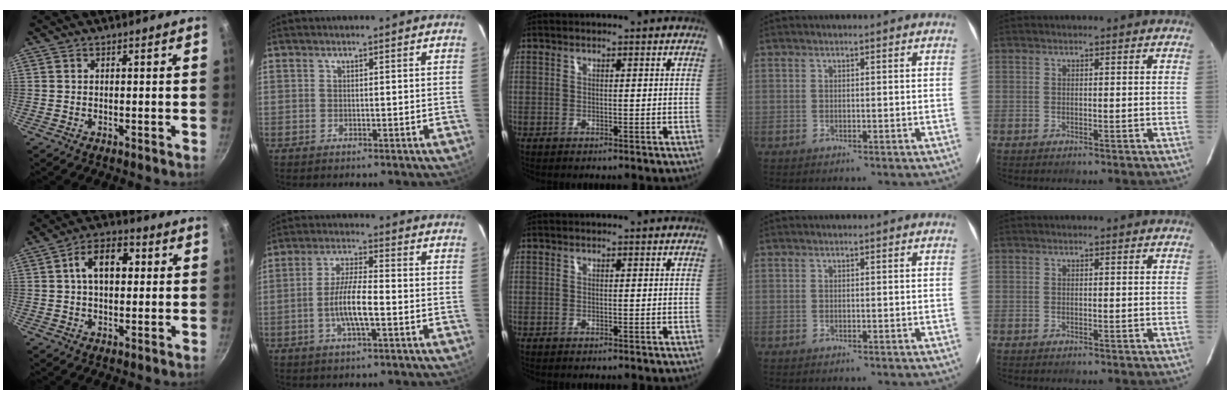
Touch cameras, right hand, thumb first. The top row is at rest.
{"thumb": {"total": 9.7, "force": [1.7, 5.9, 7.5], "torque": [-0.095, 0.018, 0.018]}, "index": {"total": 7.7, "force": [-2.3, 1.3, 7.3], "torque": [-0.143, 0.002, -0.045]}}